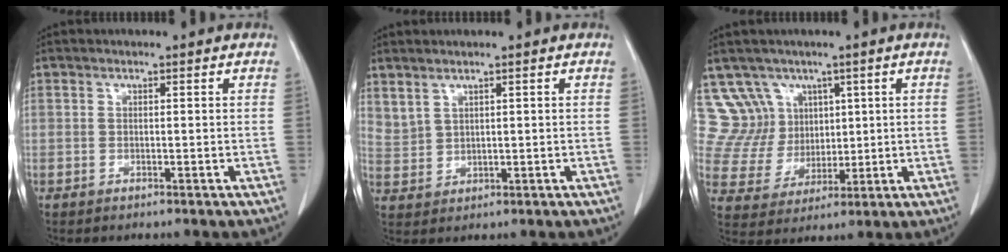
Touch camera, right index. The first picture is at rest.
{"total": 2.9, "force": [2.4, 1.4, 1.0], "torque": [-0.021, -0.001, 0.059]}
{"total": 8.9, "force": [4.8, 7.4, -0.1], "torque": [-0.001, 0.035, 0.103]}